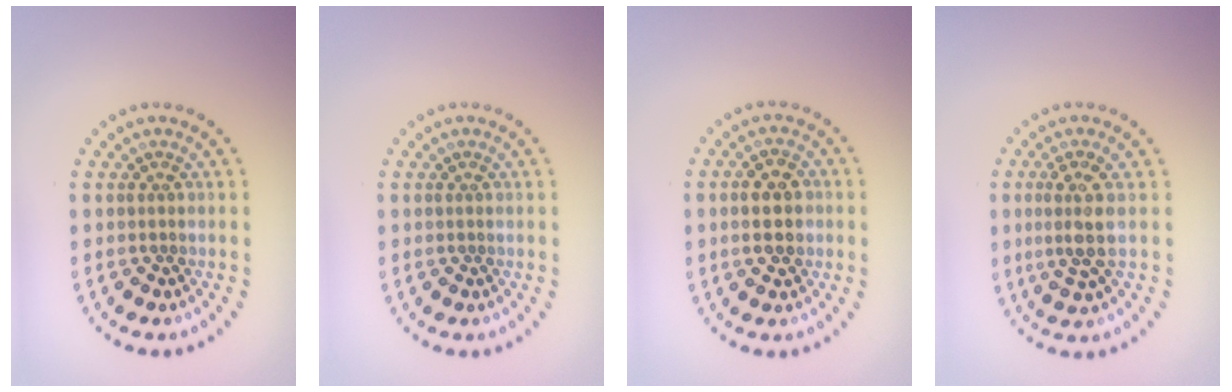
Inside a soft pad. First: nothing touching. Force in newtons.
{"total": 0.0}
{"total": 3.0, "press": 3.0, "slide": 0.2}
{"total": 2.7, "press": 2.1, "slide": 1.6}